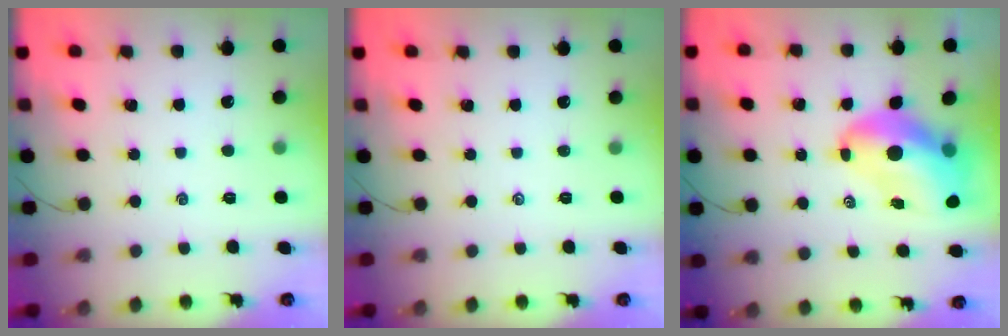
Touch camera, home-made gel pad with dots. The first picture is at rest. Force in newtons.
{"total": 0.0}
{"total": 13.0, "press": 12.4, "slide": 3.8}